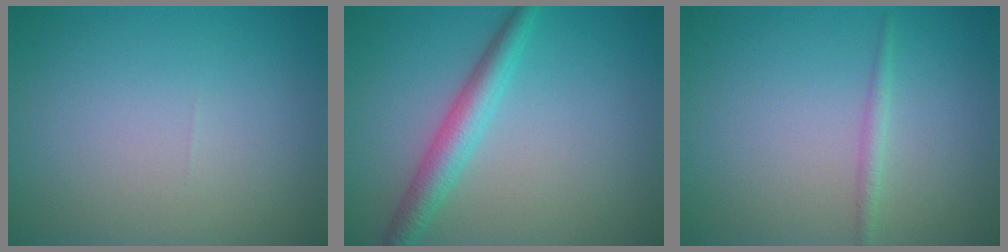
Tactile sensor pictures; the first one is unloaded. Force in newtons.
{"total": 3.3, "press": 3.3, "slide": 0.1}
{"total": 1.1, "press": 1.1, "slide": 0.1}